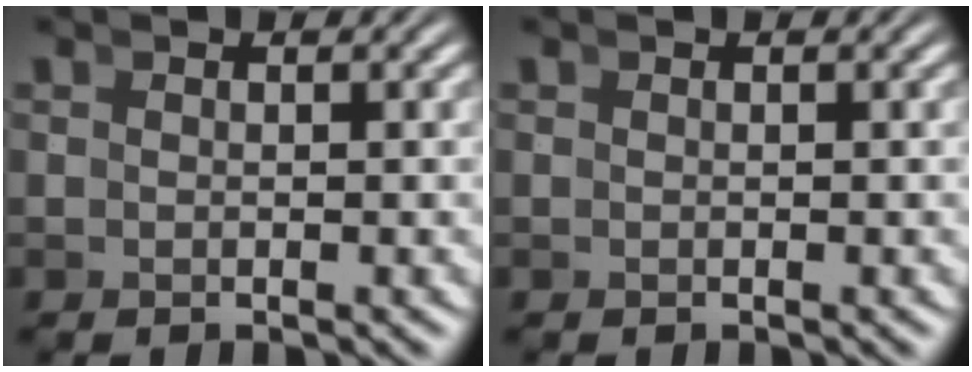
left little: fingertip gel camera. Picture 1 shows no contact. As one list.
[{"total": 0.0}]